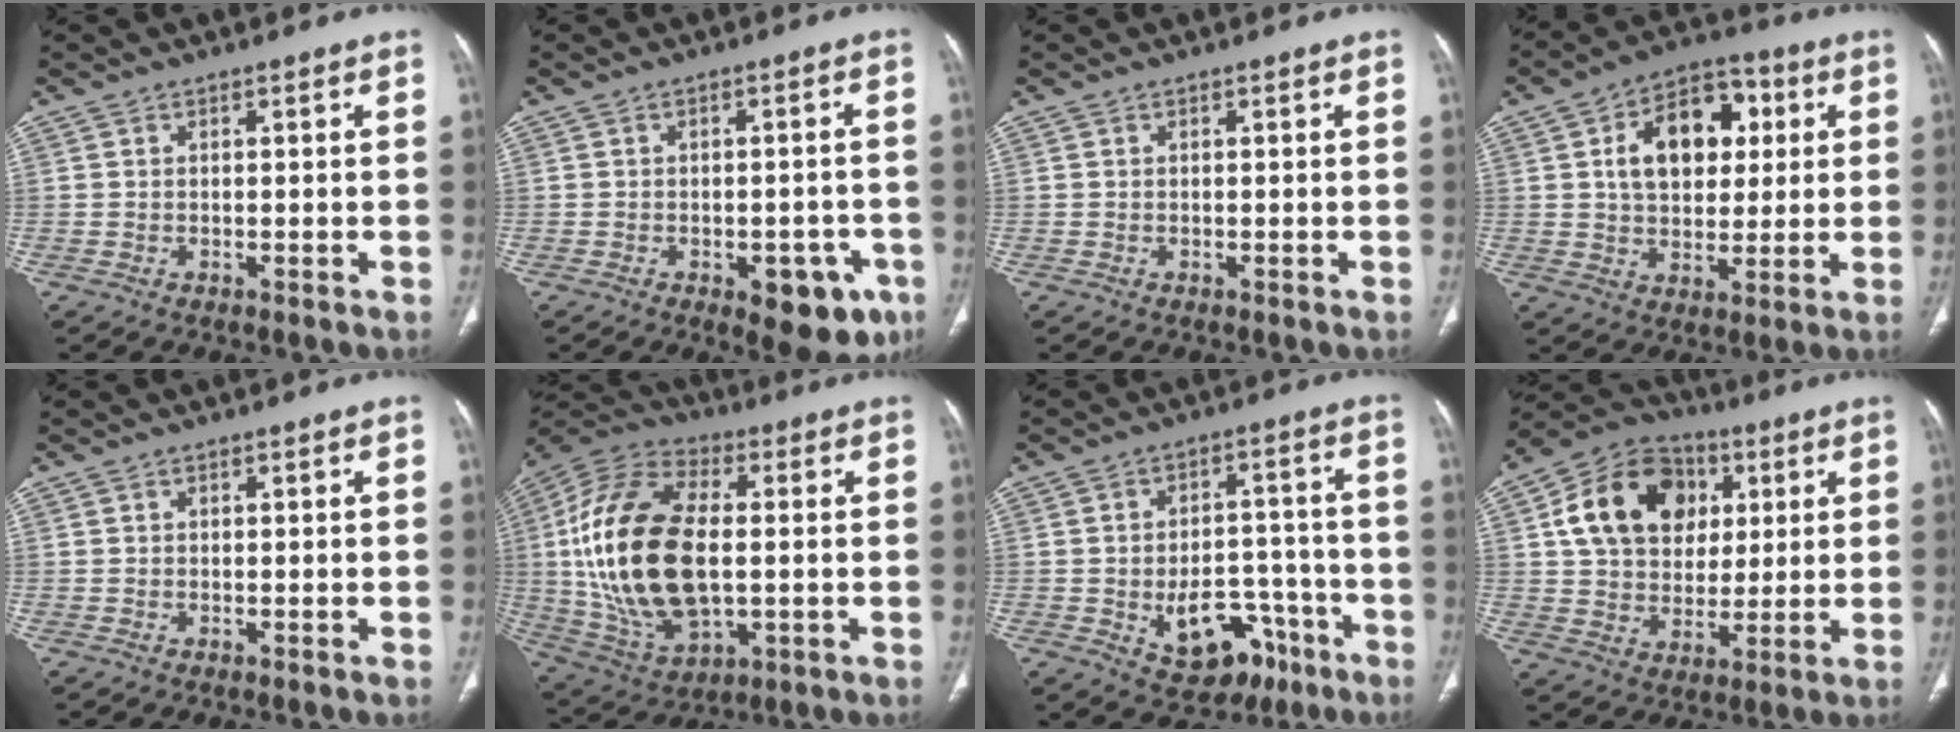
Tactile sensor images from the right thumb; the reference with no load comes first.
{"total": 10.1, "force": [-4.7, 5.1, 7.3], "torque": [-0.057, 0.015, -0.051]}
{"total": 0.0}
{"total": 15.2, "force": [3.6, 10.0, 10.8], "torque": [-0.132, 0.009, 0.054]}
{"total": 0.0}
{"total": 25.7, "force": [0.5, 14.1, 21.5], "torque": [-0.436, -0.001, 0.016]}
{"total": 13.5, "force": [-5.9, 8.9, 8.4], "torque": [-0.089, 0.045, -0.069]}
{"total": 17.9, "force": [5.0, 13.9, 10.1], "torque": [-0.153, 0.006, 0.083]}